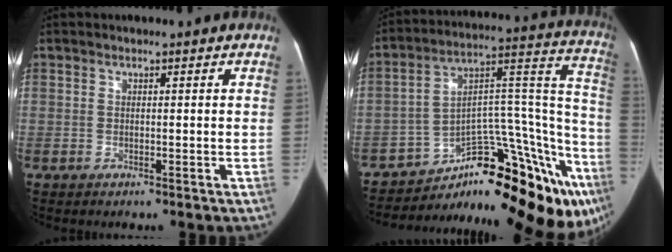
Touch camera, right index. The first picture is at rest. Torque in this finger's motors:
{"motor_torque": [1.16, -0.98, 0.32, 0.04]}